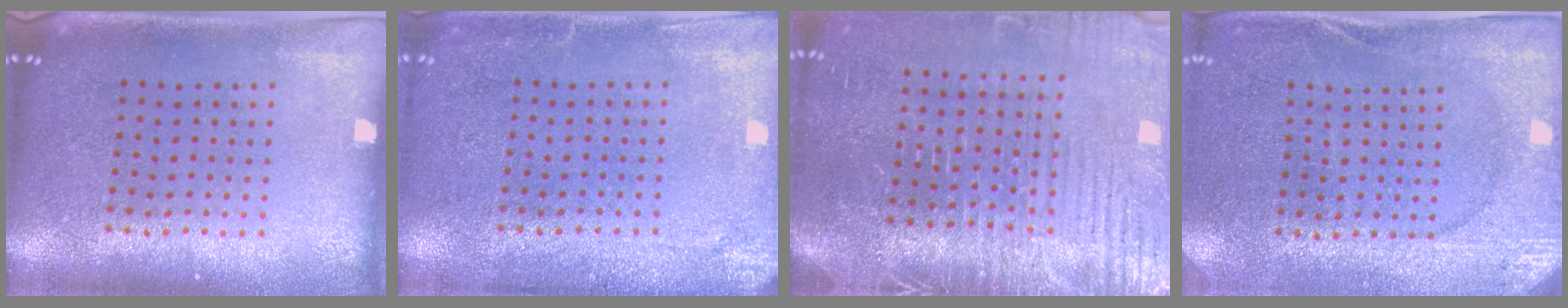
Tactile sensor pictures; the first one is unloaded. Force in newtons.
{"total": 2.3, "press": 2.3, "slide": 0.3}
{"total": 4.2, "press": 3.9, "slide": 1.5}
{"total": 2.6, "press": 2.5, "slide": 0.5}